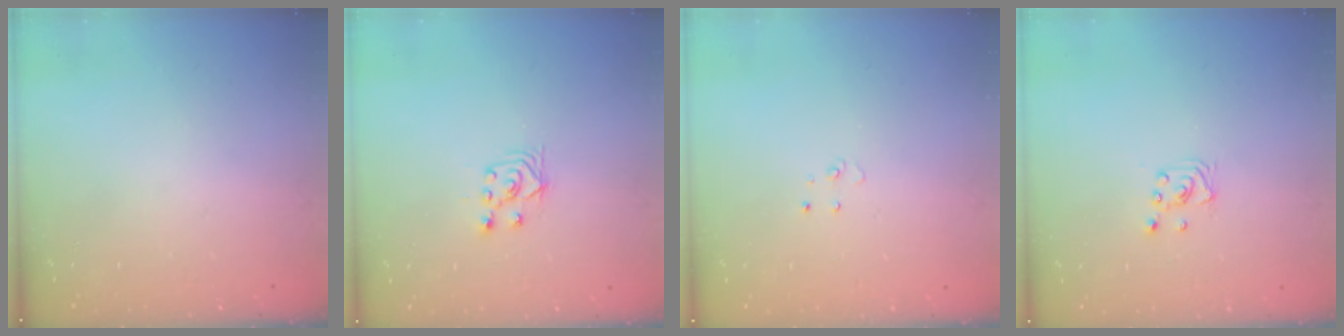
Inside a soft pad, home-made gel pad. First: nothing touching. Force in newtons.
{"total": 3.4, "press": 3.2, "slide": 0.9}
{"total": 2.7, "press": 2.7, "slide": 0.2}
{"total": 2.1, "press": 2.1, "slide": 0.2}